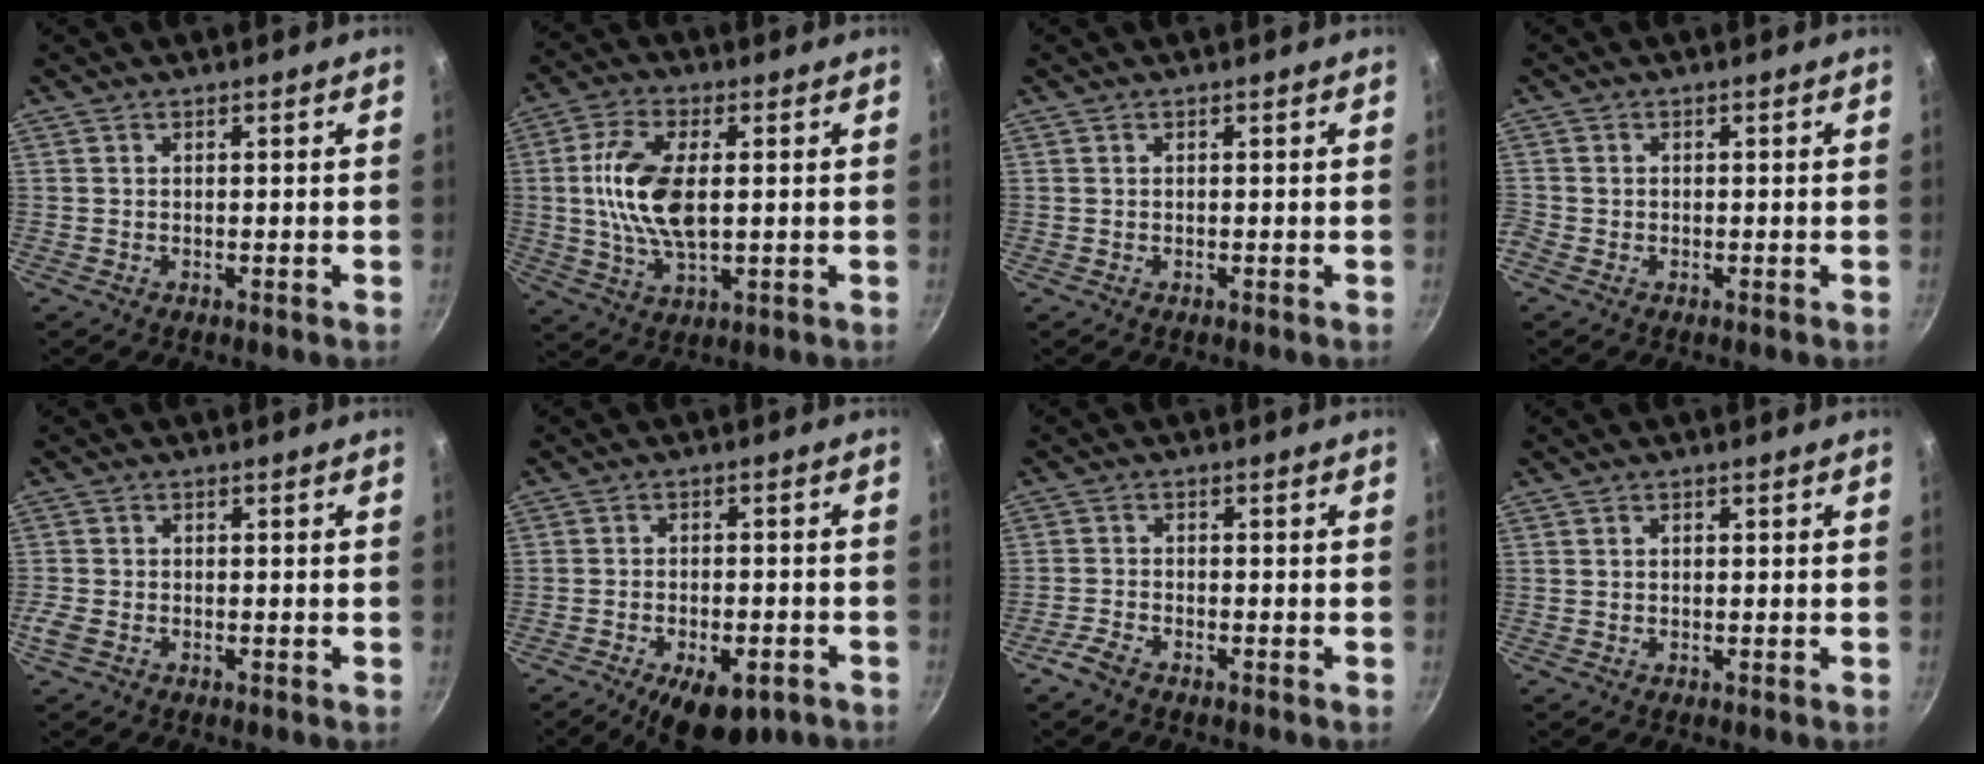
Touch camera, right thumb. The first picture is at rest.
{"total": 12.4, "force": [1.1, 6.0, 10.8], "torque": [-0.209, 0.005, 0.019]}
{"total": 0.0}
{"total": 1.3, "force": [-0.6, 1.0, 0.4], "torque": [-0.012, 0.001, -0.016]}
{"total": 2.9, "force": [-1.5, 2.0, 1.6], "torque": [-0.043, 0.003, -0.033]}
{"total": 11.3, "force": [-6.1, 5.5, 7.7], "torque": [-0.102, 0.020, -0.080]}
{"total": 2.2, "force": [-1.9, 0.4, 1.1], "torque": [-0.041, 0.014, -0.043]}
{"total": 0.6, "force": [0.0, 0.5, 0.3], "torque": [-0.004, 0.004, 0.001]}